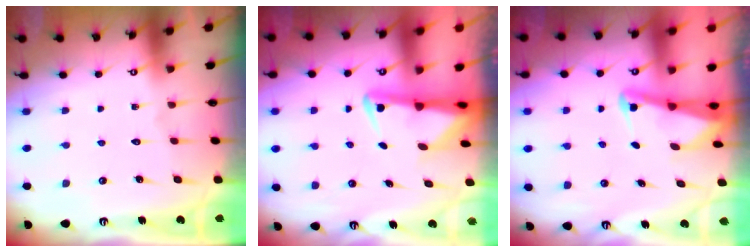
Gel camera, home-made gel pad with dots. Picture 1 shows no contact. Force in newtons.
{"total": 3.3, "press": 3.2, "slide": 0.7}
{"total": 2.5, "press": 2.5, "slide": 0.4}